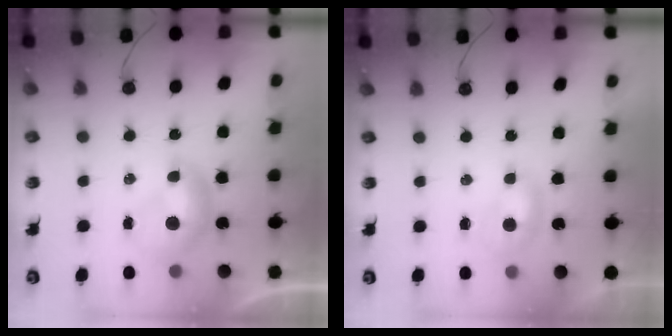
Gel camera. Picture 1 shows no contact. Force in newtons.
{"total": 0.5, "press": 0.4, "slide": 0.4}